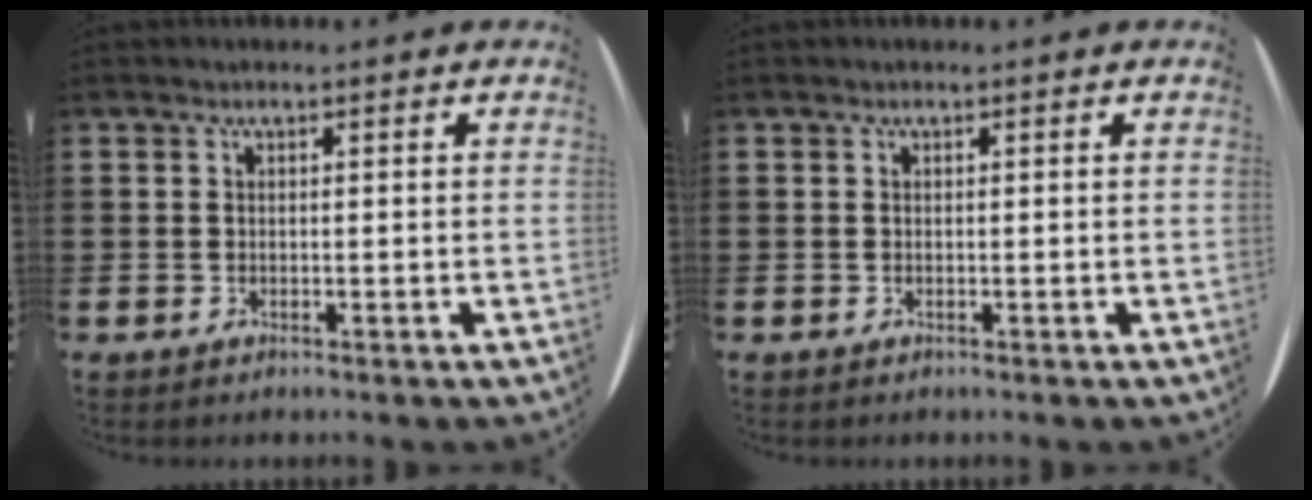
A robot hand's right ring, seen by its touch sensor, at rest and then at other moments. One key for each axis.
{"total": 0.0}